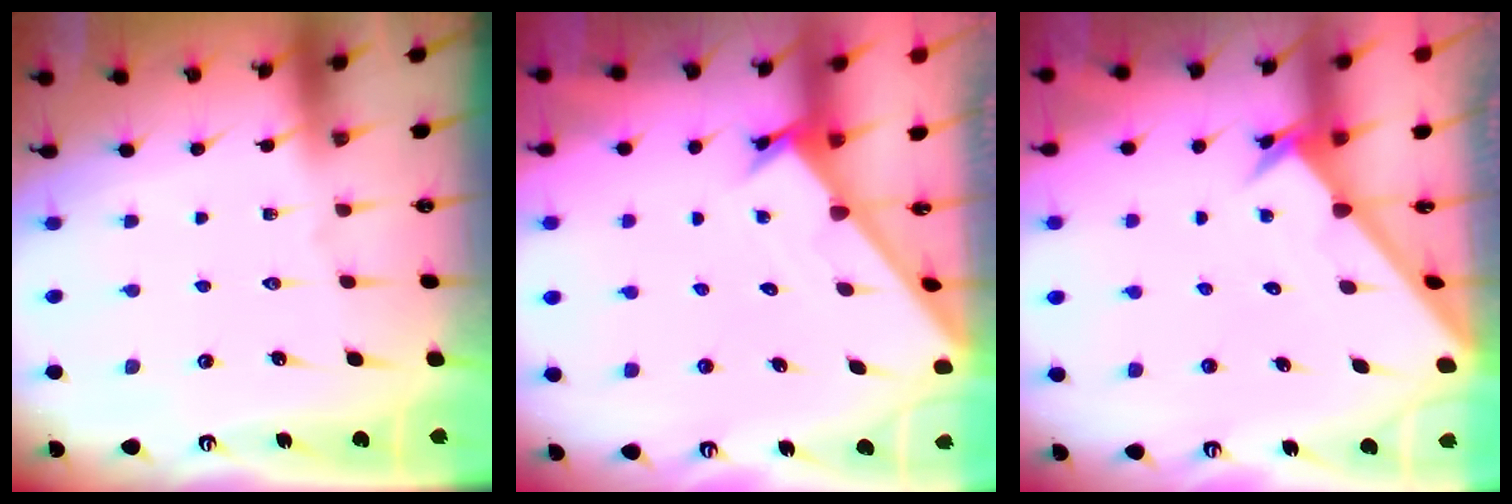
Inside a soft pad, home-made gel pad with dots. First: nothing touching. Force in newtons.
{"total": 1.6, "press": 1.6, "slide": 0.1}
{"total": 2.6, "press": 2.6, "slide": 0.2}